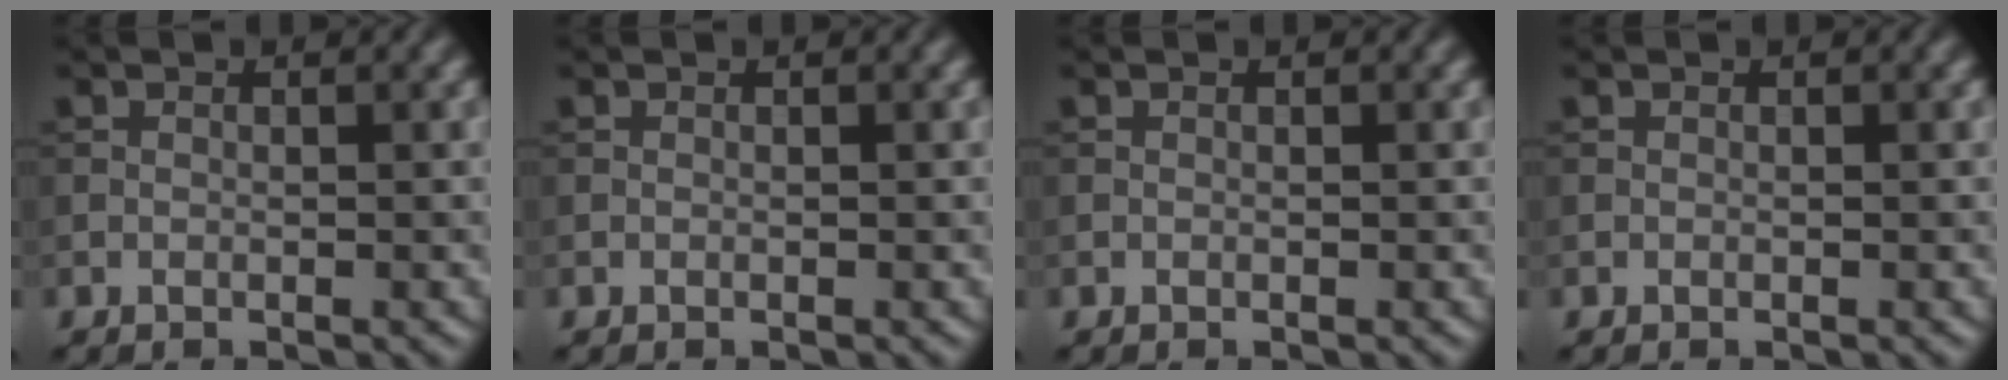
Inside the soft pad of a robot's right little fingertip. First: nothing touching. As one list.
[{"total": 0.0}, {"total": 0.0}, {"total": 0.0}]